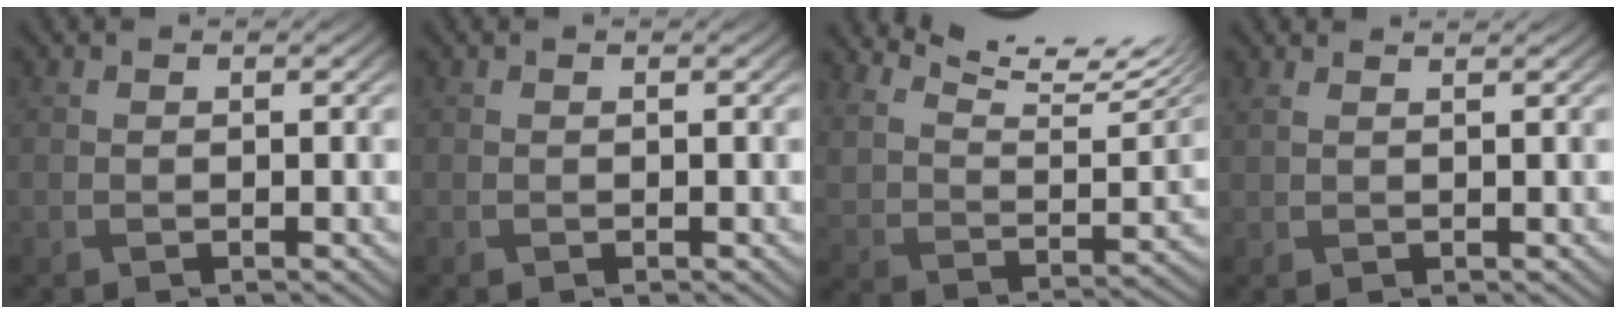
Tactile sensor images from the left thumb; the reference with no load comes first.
{"total": 0.0}
{"total": 12.7, "force": [10.3, 3.1, 6.6], "torque": [-0.140, -0.006, 0.168]}
{"total": 1.6, "force": [1.4, 0.3, 0.8], "torque": [-0.023, 0.002, 0.019]}